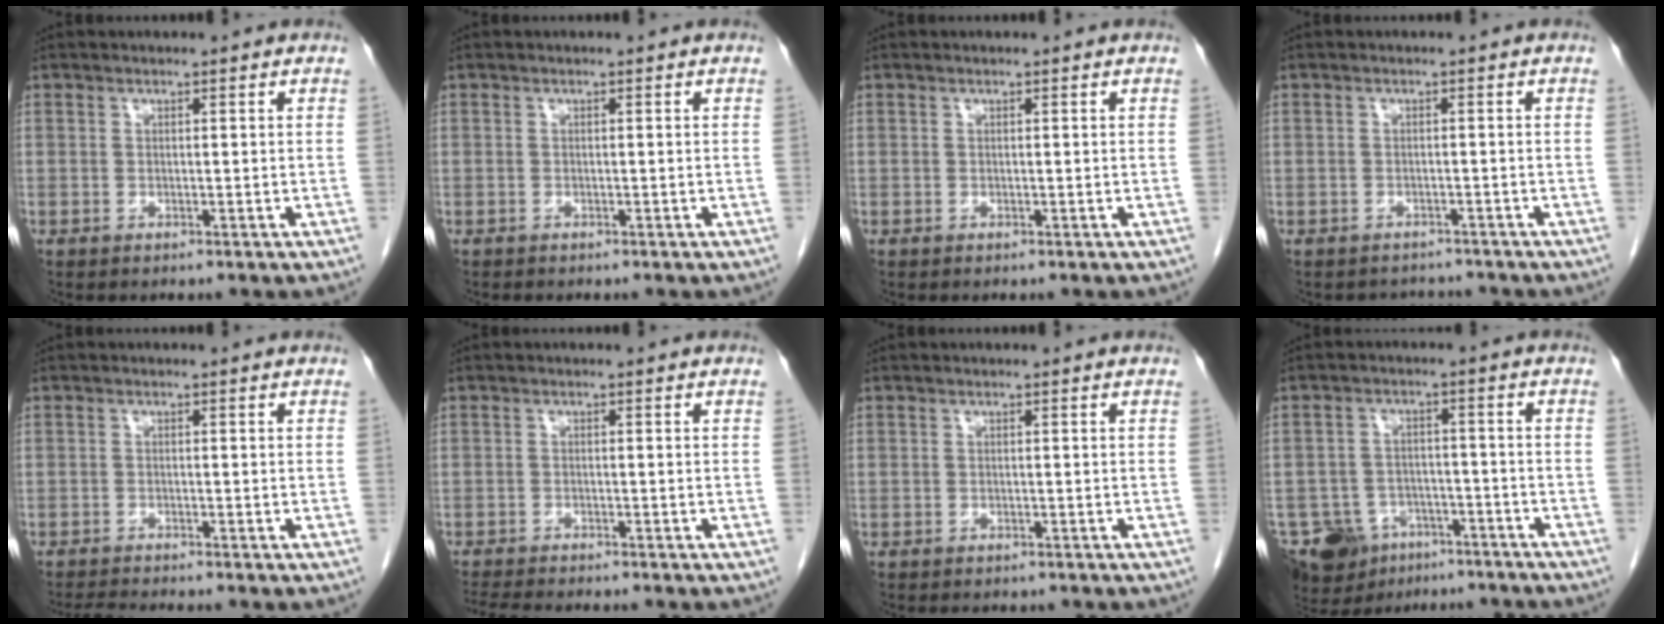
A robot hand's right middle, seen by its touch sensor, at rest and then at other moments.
{"total": 0.0}
{"total": 0.0}
{"total": 3.1, "force": [-2.8, 1.2, -0.4], "torque": [0.005, 0.003, -0.042]}
{"total": 2.9, "force": [-2.7, -0.7, 0.8], "torque": [-0.018, -0.014, -0.048]}
{"total": 6.8, "force": [-6.1, 0.5, 2.9], "torque": [-0.043, -0.012, -0.095]}
{"total": 2.4, "force": [-2.1, 1.0, 0.7], "torque": [-0.009, -0.003, -0.024]}
{"total": 13.6, "force": [-9.8, 8.1, 4.8], "torque": [-0.103, 0.005, -0.139]}